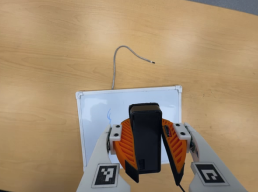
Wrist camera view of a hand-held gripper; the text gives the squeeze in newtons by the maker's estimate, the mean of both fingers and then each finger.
{"total": 9.5, "left": 9.9, "right": 9.1}